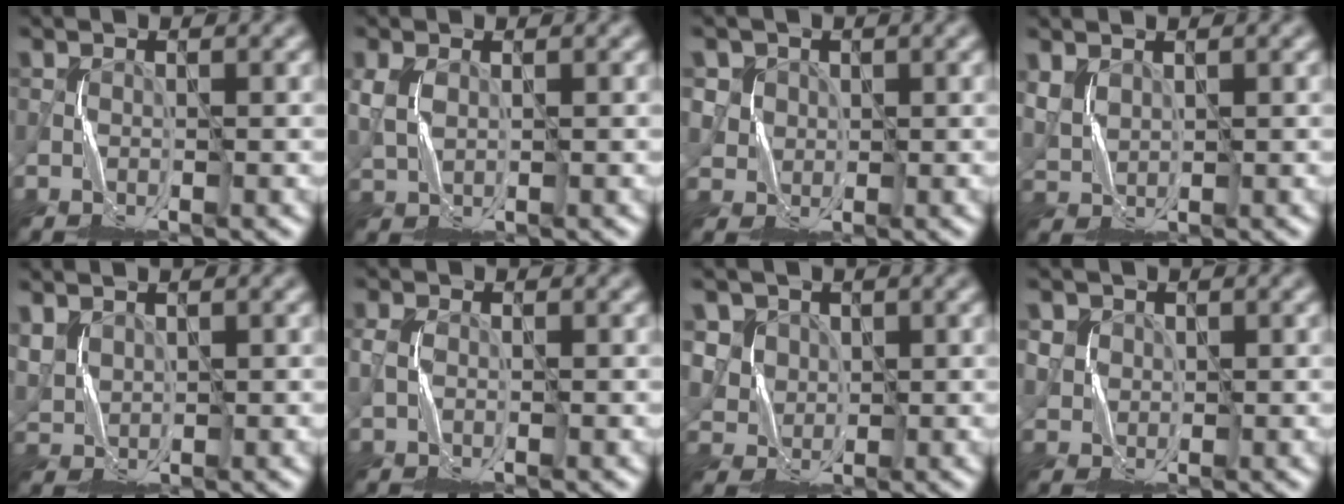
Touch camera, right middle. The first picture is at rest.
{"total": 2.1, "force": [0.5, 1.2, 1.7], "torque": [-0.057, 0.000, 0.015]}
{"total": 3.1, "force": [1.4, 2.8, 0.5], "torque": [-0.032, -0.004, 0.033]}
{"total": 2.3, "force": [1.5, 1.3, 1.3], "torque": [-0.045, -0.001, 0.036]}
{"total": 2.4, "force": [1.5, 1.5, 1.2], "torque": [-0.044, -0.001, 0.035]}
{"total": 0.9, "force": [-0.1, 0.4, 0.8], "torque": [-0.025, 0.001, -0.003]}
{"total": 4.2, "force": [2.1, 3.5, 1.1], "torque": [-0.046, 0.000, 0.043]}
{"total": 1.8, "force": [0.7, 1.6, 0.1], "torque": [-0.024, -0.010, 0.026]}